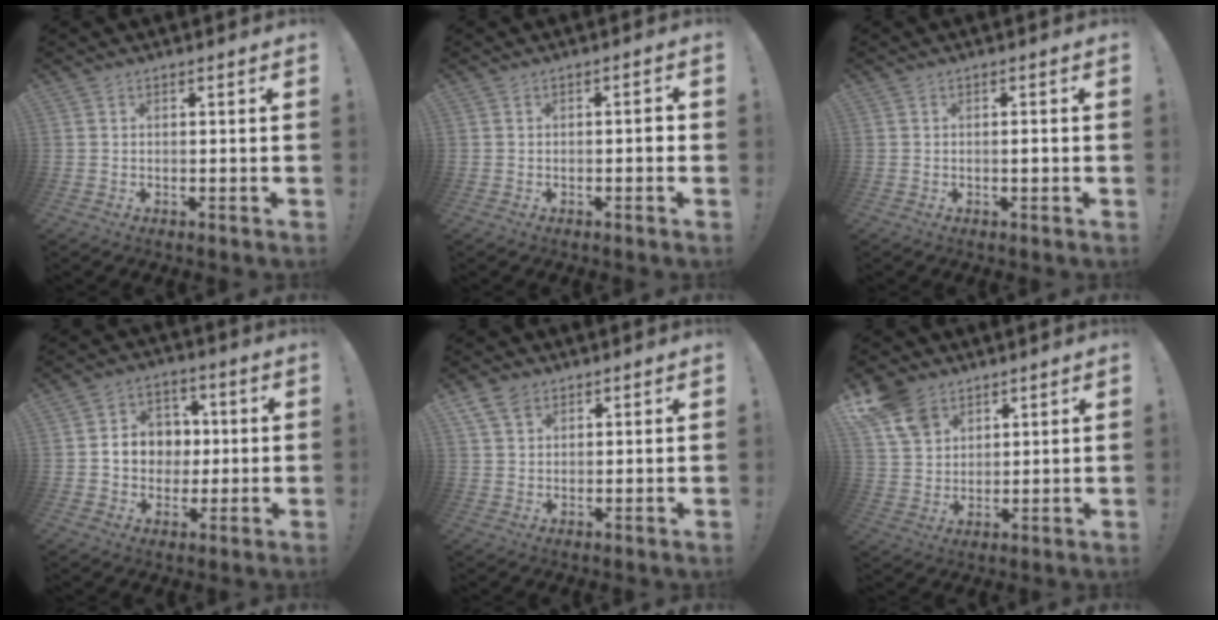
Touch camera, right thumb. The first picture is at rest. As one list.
[{"total": 1.9, "force": [-0.9, 0.6, 1.5], "torque": [-0.027, 0.007, -0.016]}, {"total": 1.1, "force": [-0.5, 0.0, 1.0], "torque": [-0.009, -0.002, -0.010]}, {"total": 10.3, "force": [0.3, 9.4, 4.3], "torque": [-0.055, 0.009, 0.015]}, {"total": 5.8, "force": [3.6, 3.8, 2.5], "torque": [-0.048, -0.010, 0.071]}, {"total": 11.5, "force": [7.2, 7.7, 4.5], "torque": [-0.085, -0.032, 0.145]}]